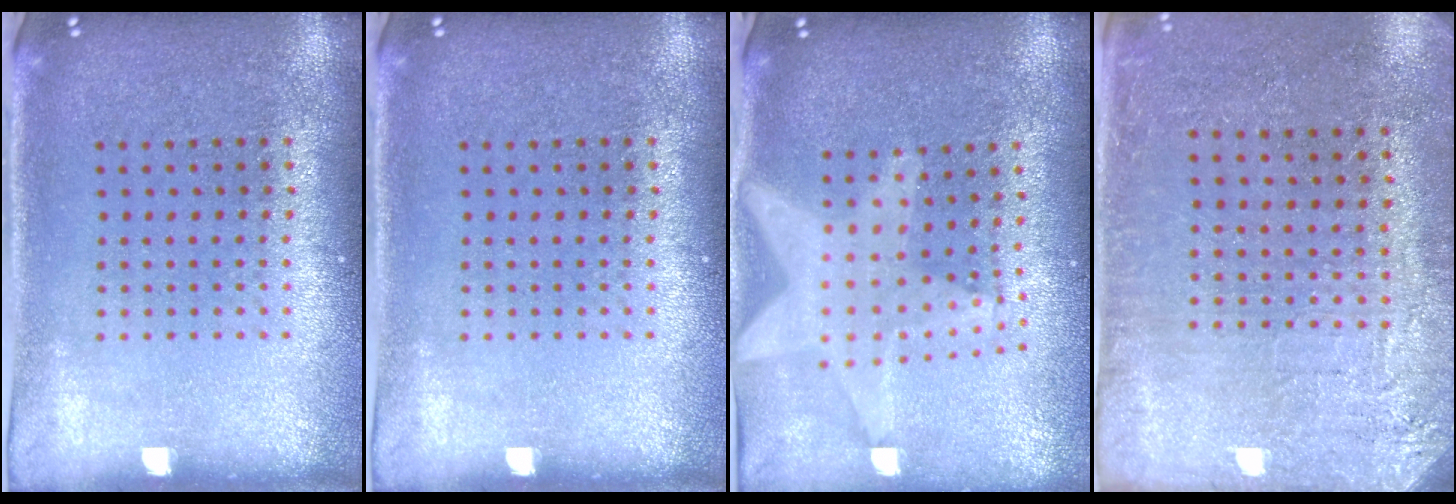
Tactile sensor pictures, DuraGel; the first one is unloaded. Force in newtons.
{"total": 0.0}
{"total": 2.1, "press": 1.7, "slide": 1.1}
{"total": 2.8, "press": 2.7, "slide": 0.7}